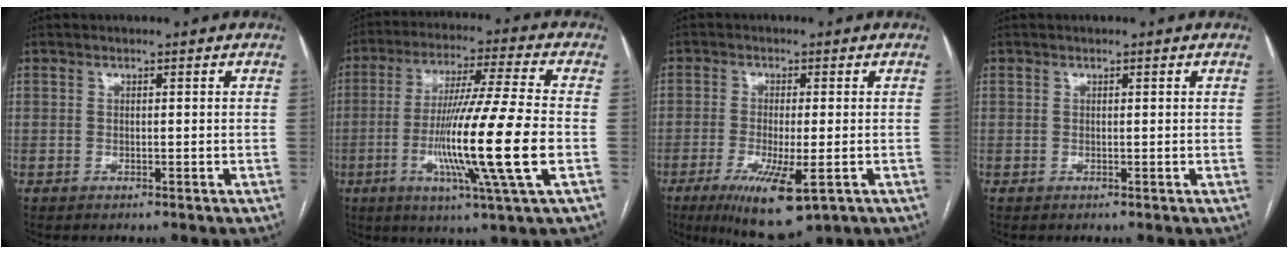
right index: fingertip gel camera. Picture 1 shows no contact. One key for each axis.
{"total": 17.4, "fx": -3.7, "fy": -1.3, "fz": 16.9, "tx": -0.314, "ty": -0.020, "tz": -0.074}
{"total": 10.1, "fx": -4.7, "fy": 2.1, "fz": 8.7, "tx": -0.151, "ty": -0.028, "tz": -0.070}
{"total": 0.0}